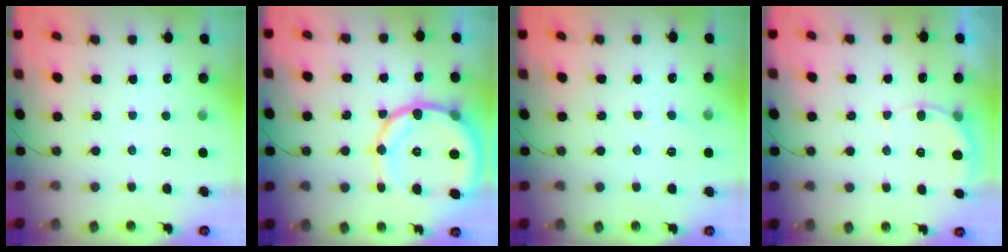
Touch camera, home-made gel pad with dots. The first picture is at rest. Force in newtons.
{"total": 18.9, "press": 18.6, "slide": 3.3}
{"total": 6.7, "press": 6.7, "slide": 0.3}
{"total": 6.0, "press": 6.0, "slide": 0.9}